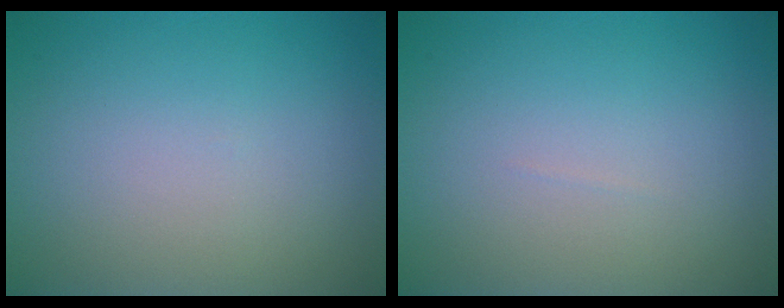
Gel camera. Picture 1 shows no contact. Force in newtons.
{"total": 0.0}